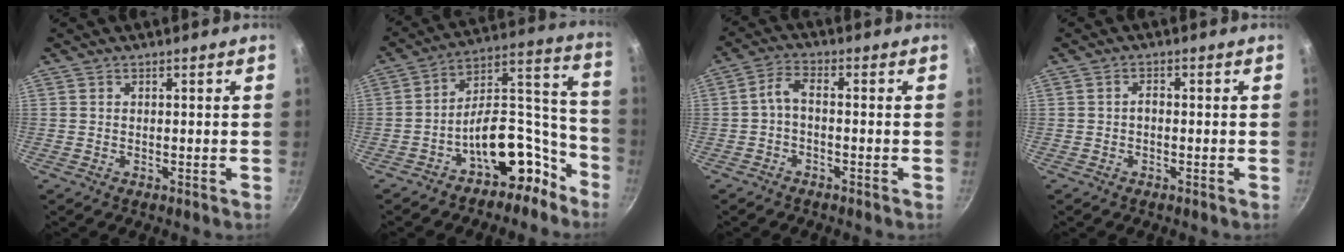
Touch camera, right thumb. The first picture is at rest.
{"total": 15.8, "force": [-9.8, 8.6, 8.9], "torque": [-0.049, 0.135, -0.154]}
{"total": 3.5, "force": [-1.3, 1.5, 2.9], "torque": [-0.068, 0.024, -0.032]}
{"total": 1.4, "force": [-0.4, 0.8, 1.1], "torque": [-0.015, 0.011, -0.006]}